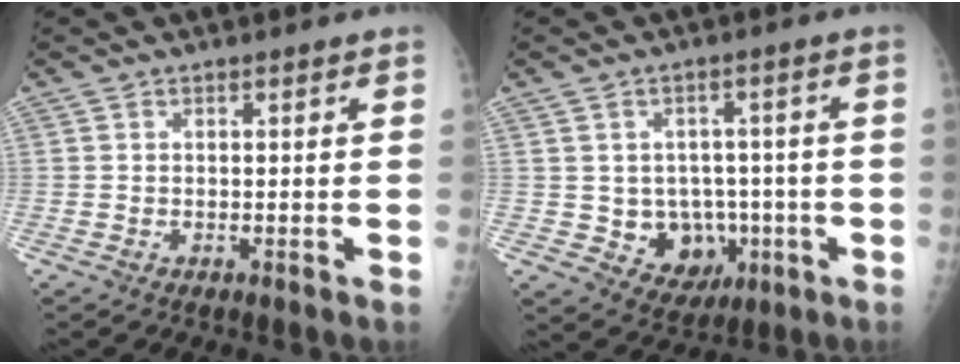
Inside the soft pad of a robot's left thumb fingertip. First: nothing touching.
{"total": 9.4, "force": [-1.7, 7.9, 4.8], "torque": [-0.024, 0.010, -0.006]}